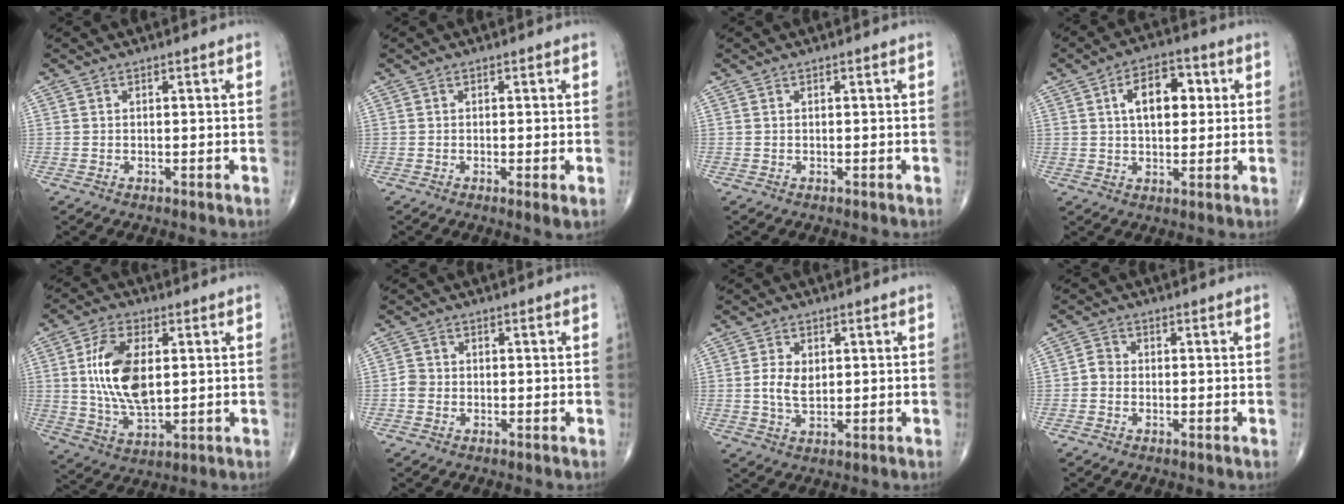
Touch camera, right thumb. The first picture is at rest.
{"total": 1.9, "force": [-0.4, 0.2, 1.8], "torque": [-0.038, -0.008, -0.010]}
{"total": 0.0}
{"total": 10.0, "force": [2.4, 5.8, 7.8], "torque": [-0.095, 0.009, 0.033]}
{"total": 13.6, "force": [2.0, 7.2, 11.4], "torque": [-0.210, -0.009, 0.040]}
{"total": 1.9, "force": [-0.6, 1.7, 0.7], "torque": [-0.006, 0.006, -0.017]}
{"total": 4.5, "force": [0.6, 2.8, 3.5], "torque": [-0.066, -0.004, 0.013]}
{"total": 2.1, "force": [-0.6, 1.7, 1.0], "torque": [-0.008, 0.005, -0.020]}